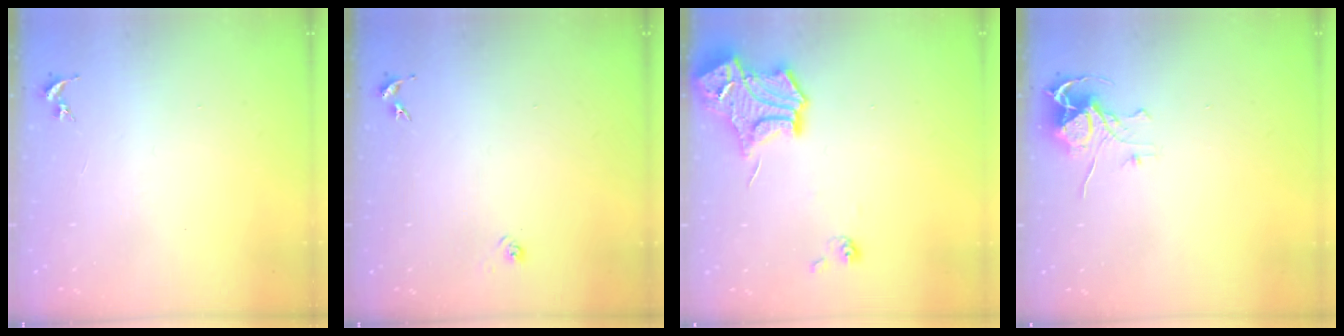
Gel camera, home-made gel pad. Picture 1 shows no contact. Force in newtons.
{"total": 3.3, "press": 3.2, "slide": 0.8}
{"total": 15.5, "press": 15.4, "slide": 1.4}
{"total": 8.0, "press": 8.0, "slide": 0.6}